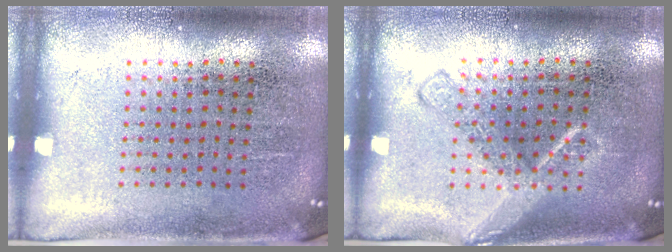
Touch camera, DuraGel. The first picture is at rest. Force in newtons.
{"total": 2.3, "press": 2.3, "slide": 0.3}